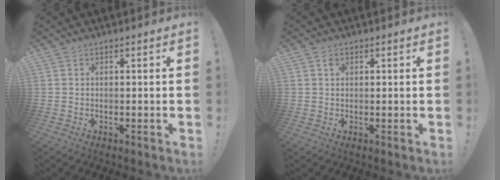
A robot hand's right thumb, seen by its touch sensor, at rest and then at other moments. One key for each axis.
{"total": 0.8, "fx": 0.3, "fy": 0.8, "fz": 0.2, "tx": 0.004, "ty": -0.001, "tz": 0.003}